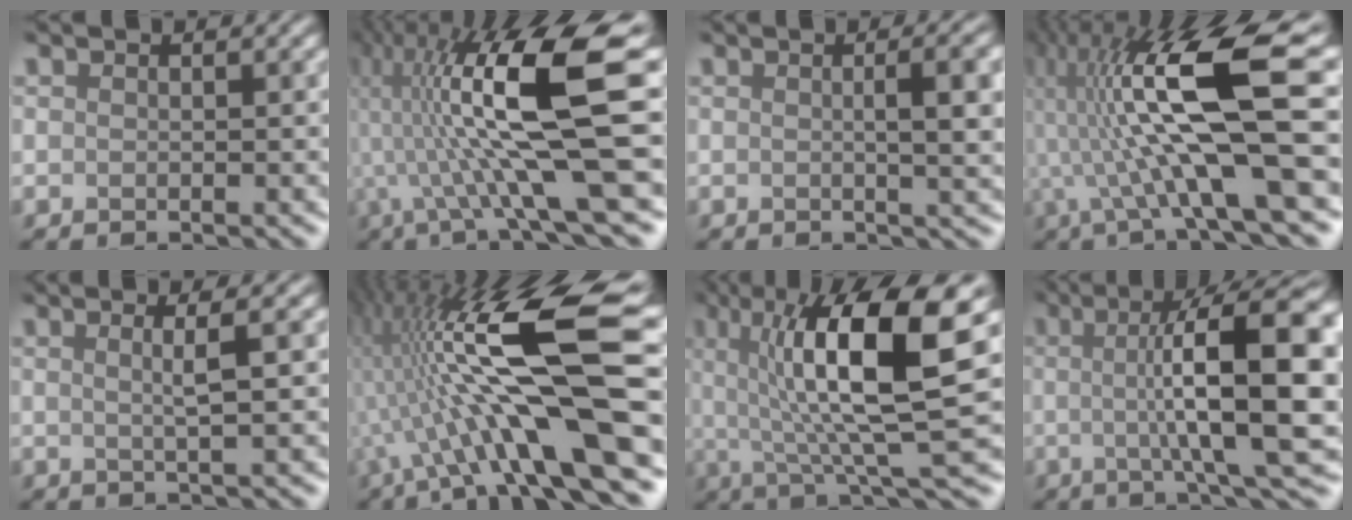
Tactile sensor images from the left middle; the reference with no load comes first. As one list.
[{"total": 13.6, "force": [0.9, 2.4, 13.4], "torque": [-0.254, 0.008, 0.029]}, {"total": 4.1, "force": [0.2, 0.8, 4.0], "torque": [-0.051, 0.011, 0.008]}, {"total": 13.4, "force": [1.3, 2.8, 13.1], "torque": [-0.260, 0.008, 0.035]}, {"total": 2.2, "force": [0.3, -0.2, 2.2], "torque": [-0.041, 0.007, 0.006]}, {"total": 14.0, "force": [-1.0, 2.8, 13.6], "torque": [-0.242, 0.020, -0.008]}, {"total": 10.9, "force": [2.5, 1.9, 10.4], "torque": [-0.180, 0.005, 0.058]}, {"total": 13.5, "force": [1.0, 2.3, 13.3], "torque": [-0.169, 0.010, 0.031]}]